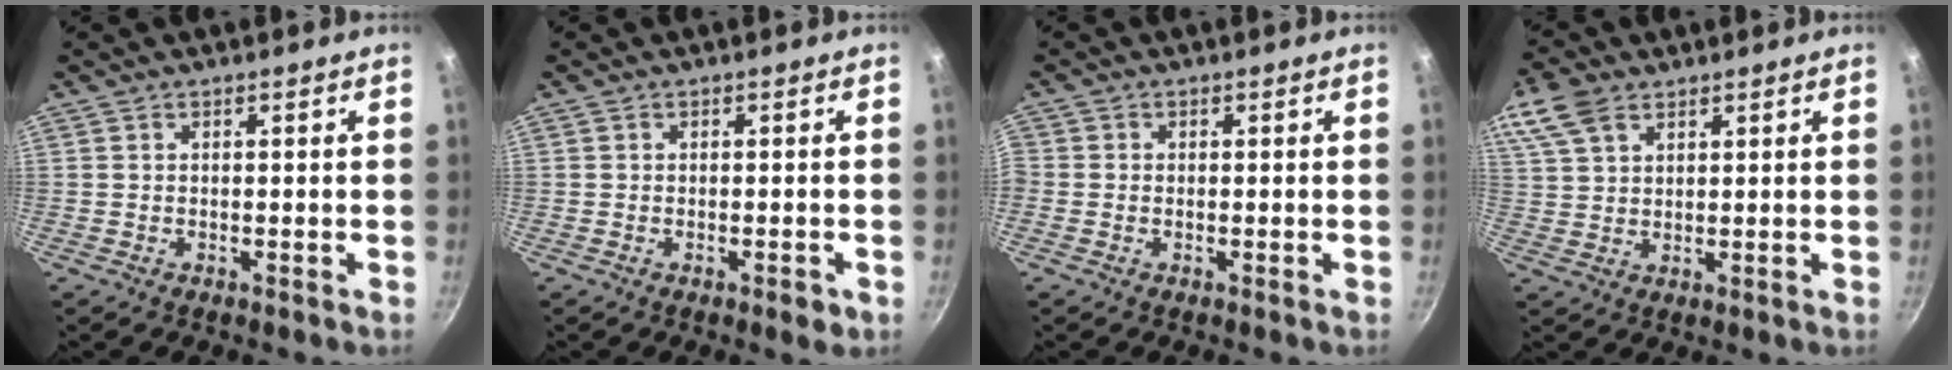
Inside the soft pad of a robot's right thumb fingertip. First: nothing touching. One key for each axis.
{"total": 2.2, "fx": -0.9, "fy": 0.8, "fz": 1.8, "tx": -0.022, "ty": 0.006, "tz": -0.013}
{"total": 1.0, "fx": -0.6, "fy": 0.7, "fz": 0.4, "tx": -0.014, "ty": 0.002, "tz": -0.019}
{"total": 8.6, "fx": 4.9, "fy": 5.1, "fz": 4.8, "tx": -0.094, "ty": 0.006, "tz": 0.097}